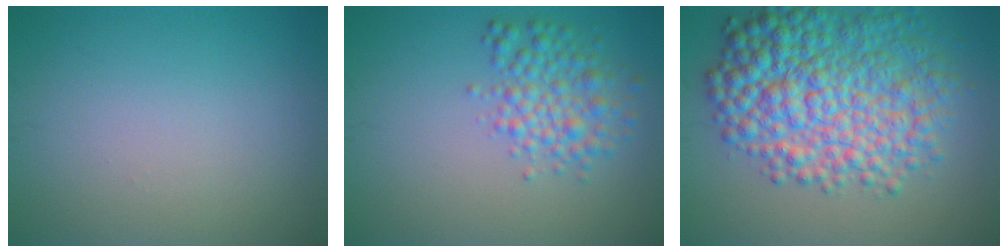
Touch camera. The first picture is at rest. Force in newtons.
{"total": 3.6, "press": 3.6, "slide": 0.0}
{"total": 9.9, "press": 9.9, "slide": 0.1}